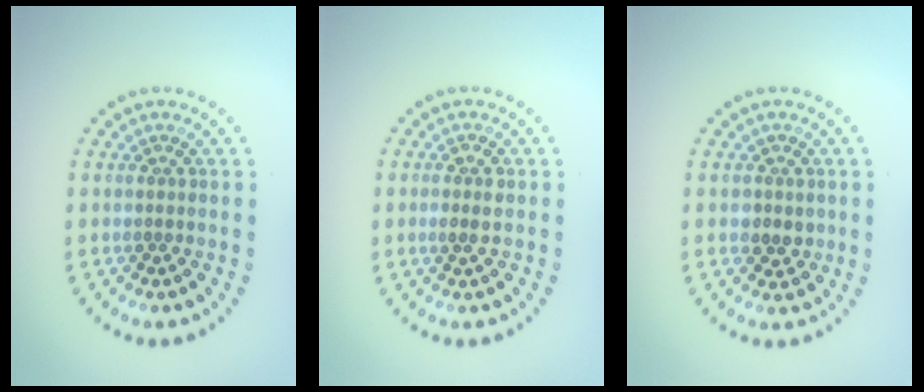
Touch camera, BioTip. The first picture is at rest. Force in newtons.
{"total": 1.4, "press": 1.3, "slide": 0.4}
{"total": 1.8, "press": 1.6, "slide": 0.9}